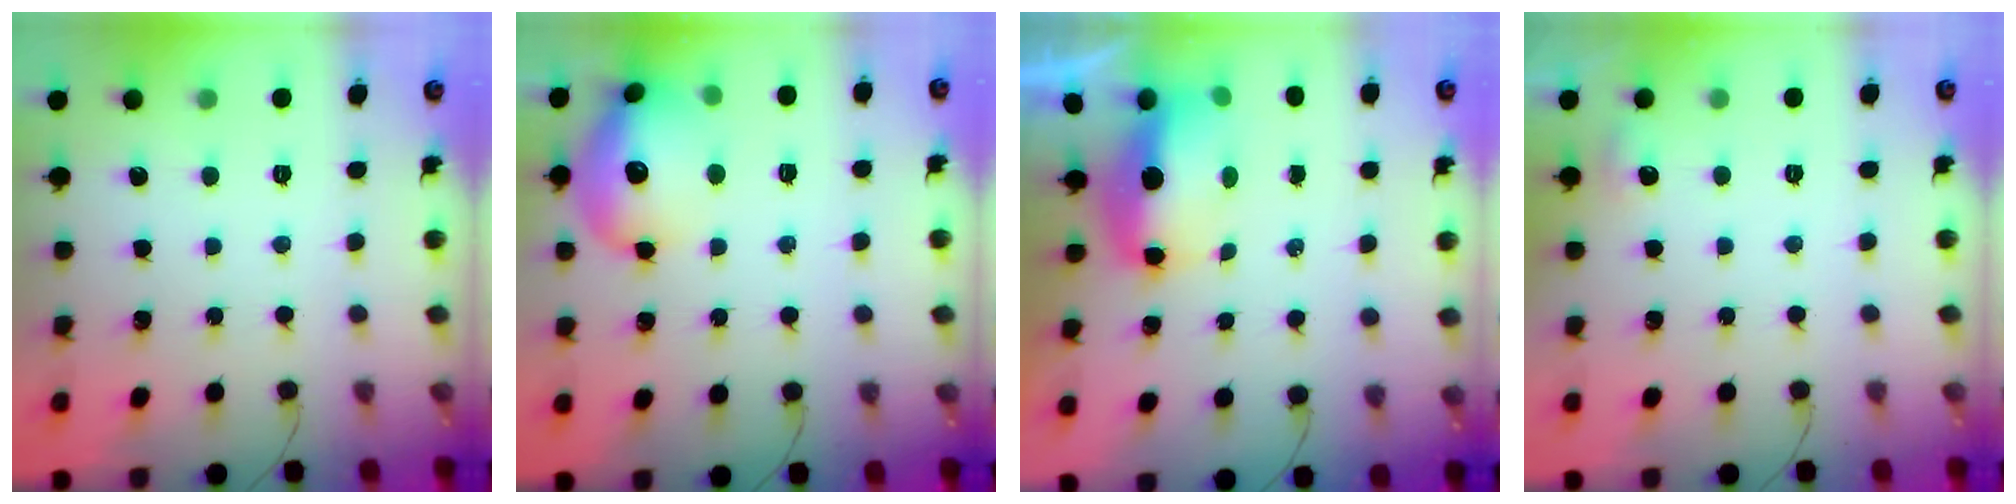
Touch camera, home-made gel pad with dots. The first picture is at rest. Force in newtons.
{"total": 16.0, "press": 15.9, "slide": 1.8}
{"total": 9.4, "press": 9.2, "slide": 2.0}
{"total": 4.6, "press": 4.4, "slide": 1.4}